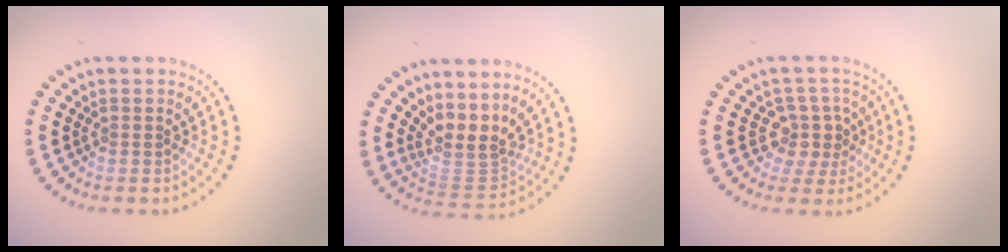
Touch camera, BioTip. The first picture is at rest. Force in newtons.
{"total": 3.5, "press": 2.6, "slide": 2.4}
{"total": 2.9, "press": 2.4, "slide": 1.7}